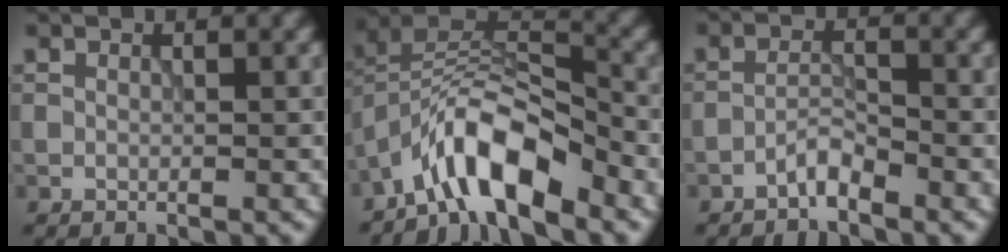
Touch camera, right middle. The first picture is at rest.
{"total": 7.9, "force": [-5.0, 2.7, 5.4], "torque": [-0.085, 0.013, -0.097]}
{"total": 1.8, "force": [-1.5, 0.3, 0.9], "torque": [-0.016, 0.009, -0.033]}